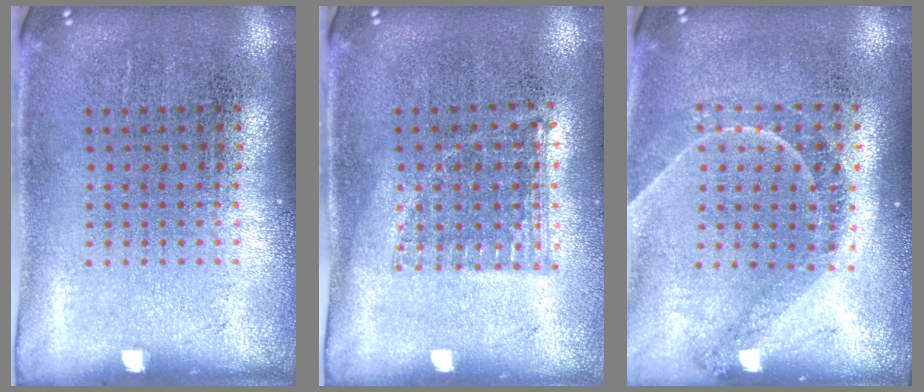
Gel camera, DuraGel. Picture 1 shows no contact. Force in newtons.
{"total": 0.9, "press": 0.8, "slide": 0.2}
{"total": 1.2, "press": 1.2, "slide": 0.4}